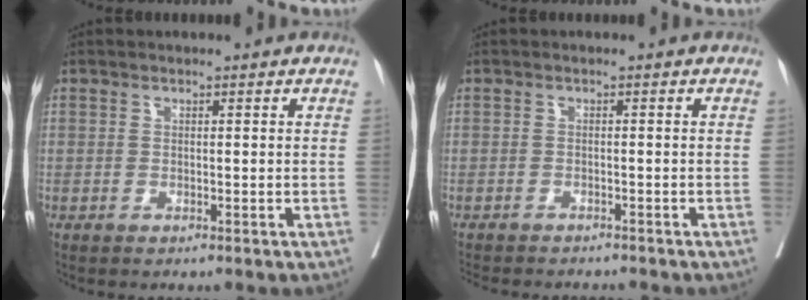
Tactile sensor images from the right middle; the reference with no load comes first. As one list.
[{"total": 8.1, "force": [-7.4, 1.9, 2.7], "torque": [-0.037, -0.007, -0.097]}]